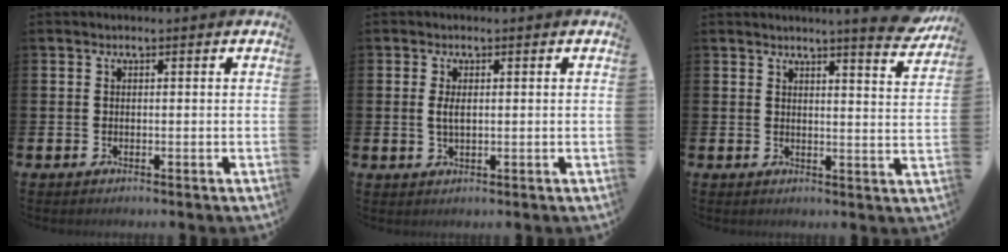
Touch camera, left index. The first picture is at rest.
{"total": 2.0, "force": [0.3, 0.9, 1.7], "torque": [-0.033, 0.004, 0.003]}
{"total": 5.5, "force": [5.1, -0.5, 2.1], "torque": [-0.024, -0.034, 0.083]}